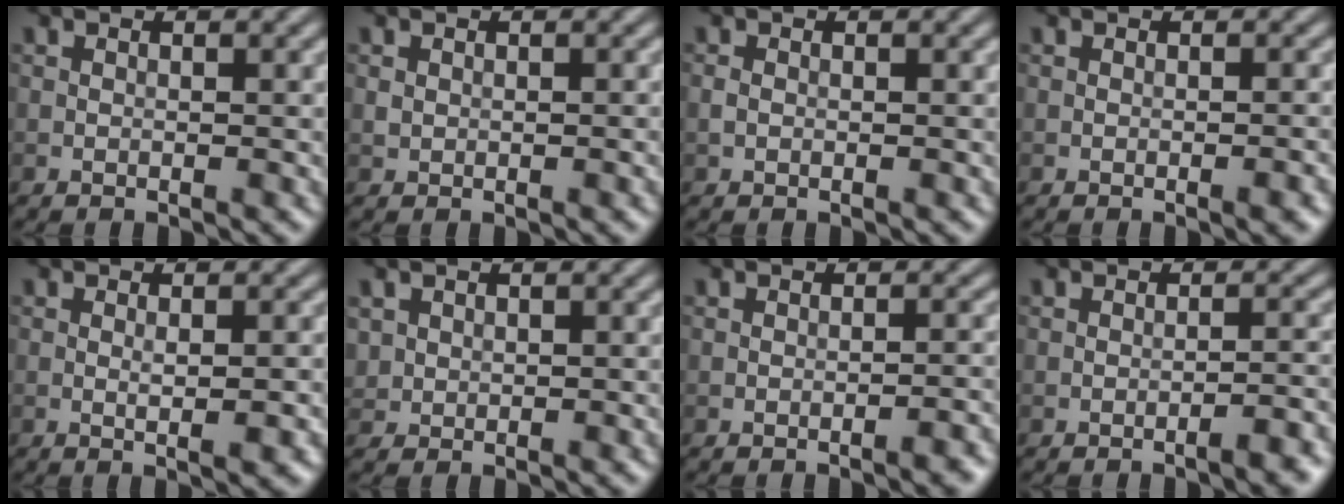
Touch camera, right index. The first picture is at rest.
{"total": 0.7, "force": [0.0, 0.6, 0.5], "torque": [-0.009, -0.001, 0.002]}
{"total": 0.7, "force": [-0.1, 0.5, 0.4], "torque": [-0.007, -0.001, -0.003]}
{"total": 1.9, "force": [-0.7, 0.4, 1.7], "torque": [-0.018, 0.002, -0.009]}
{"total": 2.1, "force": [-0.2, 0.3, 2.1], "torque": [-0.034, -0.001, -0.001]}
{"total": 1.1, "force": [0.5, 1.0, 0.1], "torque": [-0.001, -0.004, 0.016]}
{"total": 1.9, "force": [-1.0, 0.4, 1.5], "torque": [-0.015, 0.005, -0.015]}
{"total": 2.9, "force": [-1.6, 0.6, 2.4], "torque": [-0.030, 0.010, -0.029]}